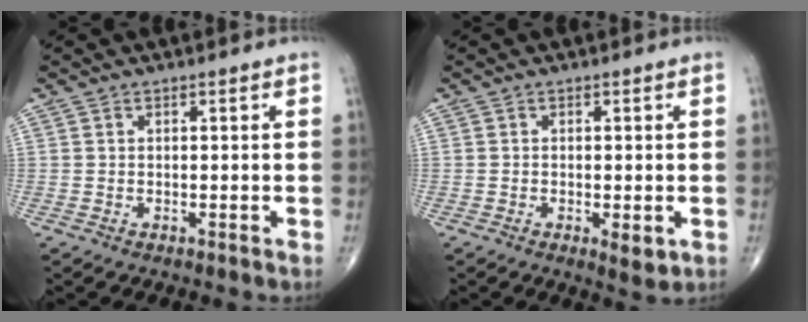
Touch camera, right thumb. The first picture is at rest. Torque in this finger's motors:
{"motor_torque": [0.46, 0.64, 0.17, 0.21, 0.13]}